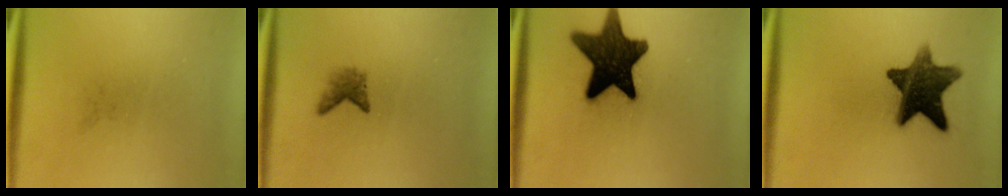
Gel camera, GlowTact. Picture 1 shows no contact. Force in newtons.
{"total": 1.8}
{"total": 16.1}
{"total": 12.3}